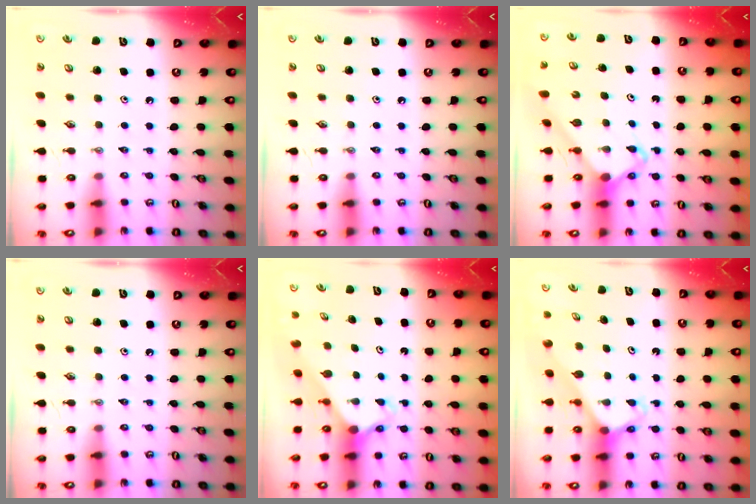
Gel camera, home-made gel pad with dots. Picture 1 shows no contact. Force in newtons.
{"total": 0.0}
{"total": 4.8, "press": 4.8, "slide": 0.5}
{"total": 0.0}
{"total": 2.7, "press": 2.7, "slide": 0.0}
{"total": 2.8, "press": 2.8, "slide": 0.2}